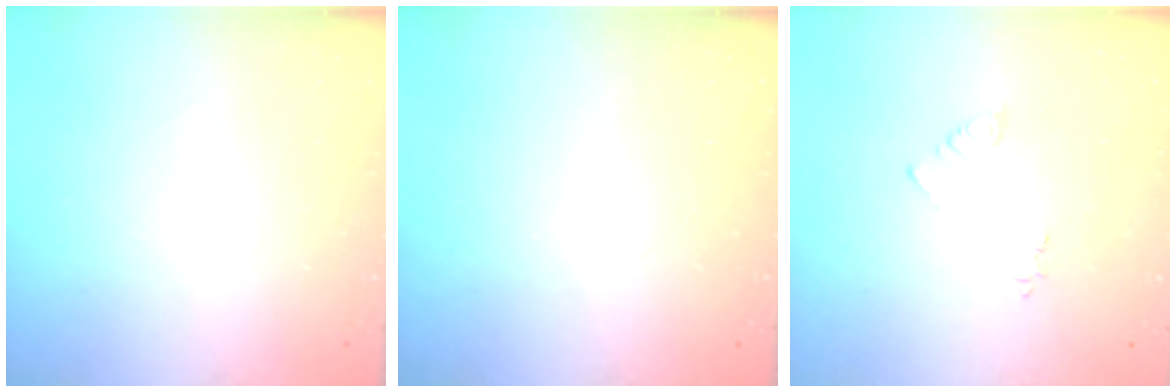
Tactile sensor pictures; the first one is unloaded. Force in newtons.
{"total": 0.0}
{"total": 3.9, "press": 3.8, "slide": 0.7}